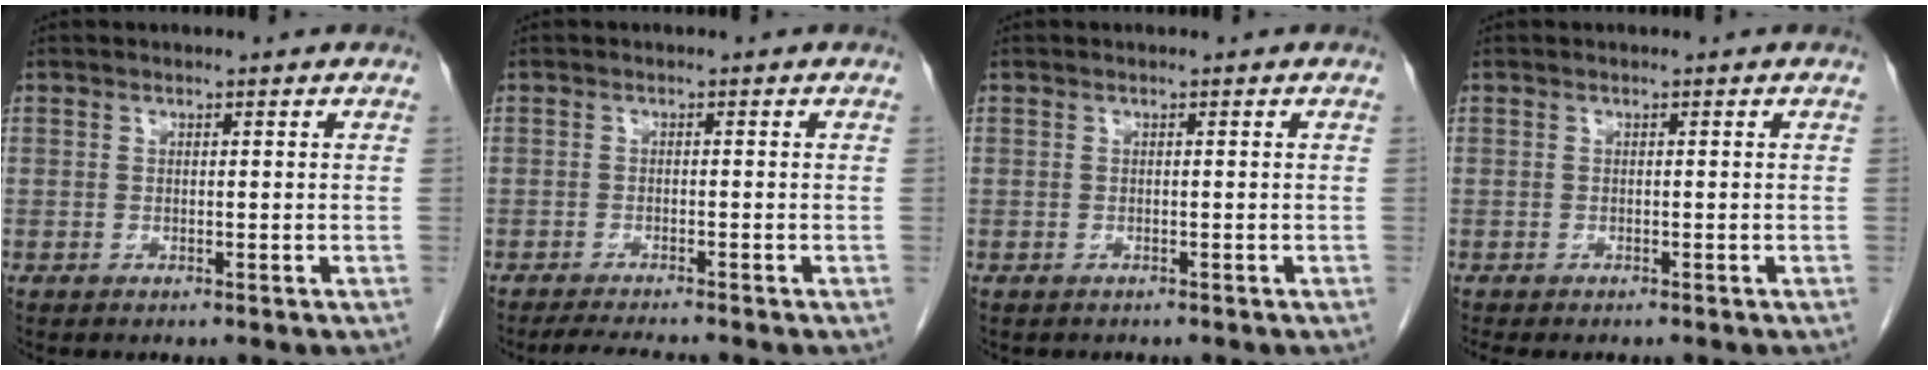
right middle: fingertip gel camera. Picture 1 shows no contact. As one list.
[{"total": 3.7, "force": [-3.3, -0.5, 1.5], "torque": [-0.030, -0.018, -0.056]}, {"total": 0.6, "force": [-0.5, 0.4, 0.0], "torque": [-0.010, 0.001, -0.007]}, {"total": 3.1, "force": [-2.7, 0.7, 1.3], "torque": [-0.016, -0.006, -0.033]}]